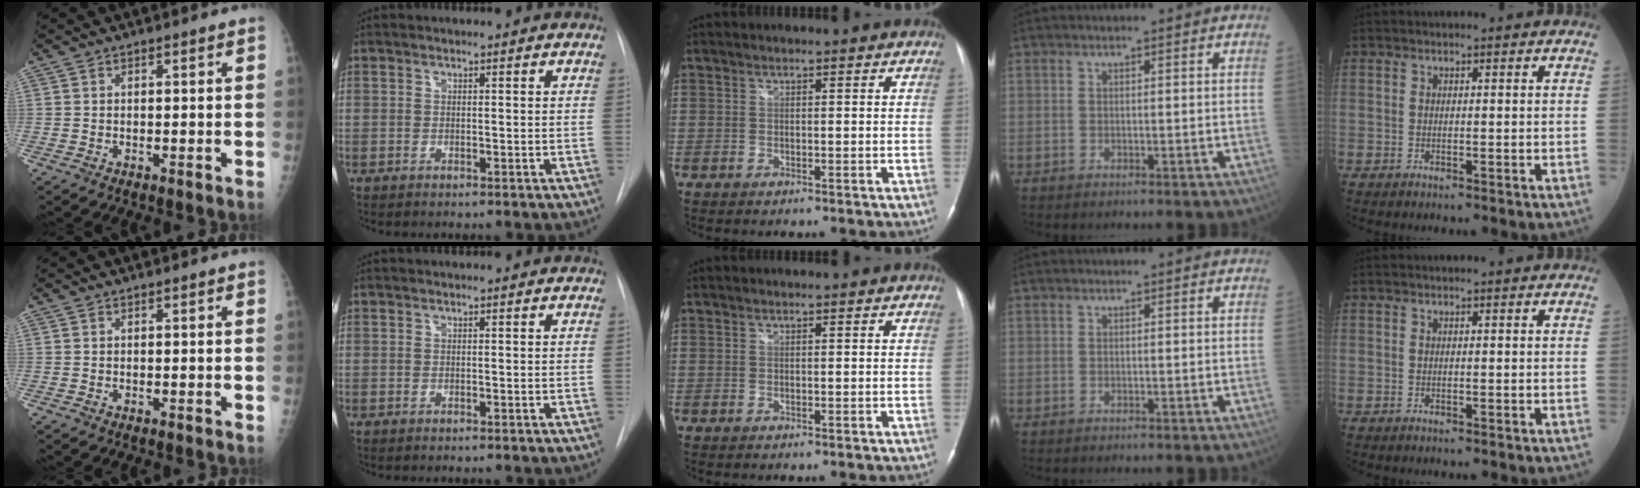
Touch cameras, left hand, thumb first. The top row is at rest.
{}